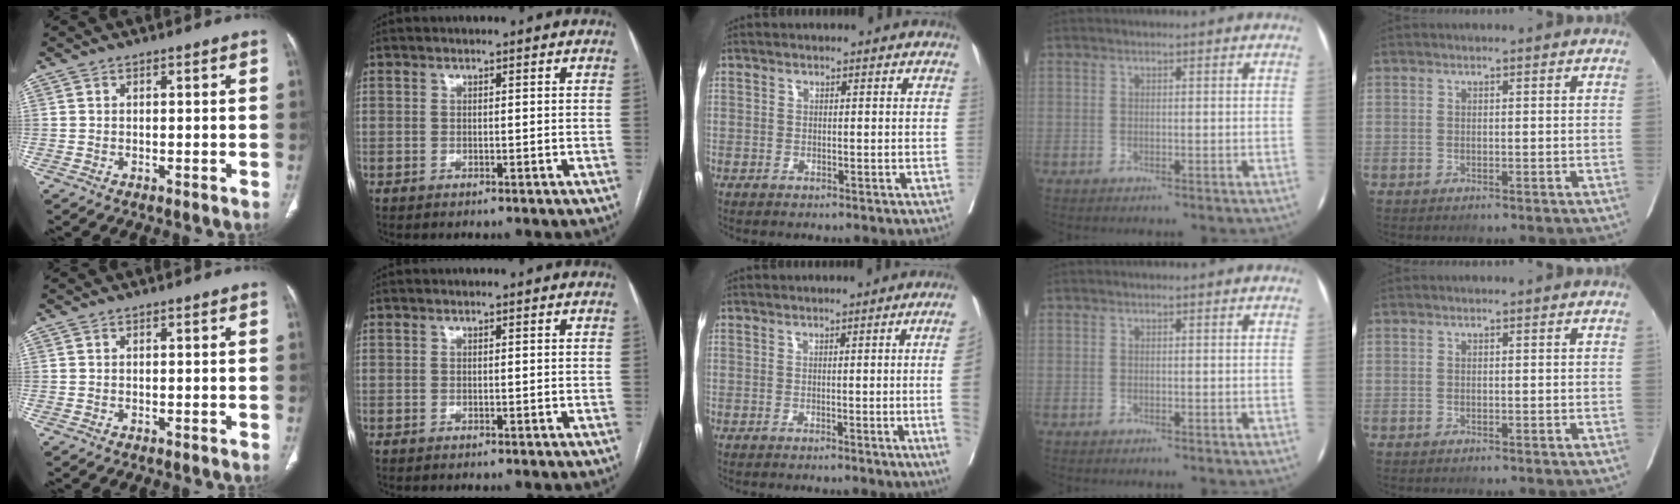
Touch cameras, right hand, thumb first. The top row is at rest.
{"middle": {"total": 8.5, "force": [-1.2, -2.7, 8.0], "torque": [-0.087, -0.019, -0.013]}}